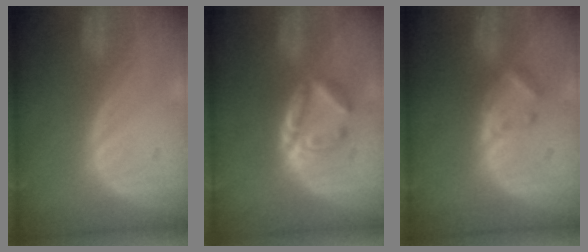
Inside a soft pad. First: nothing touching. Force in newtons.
{"total": 5.1, "press": 4.9, "slide": 1.3}
{"total": 3.0, "press": 3.0, "slide": 0.4}